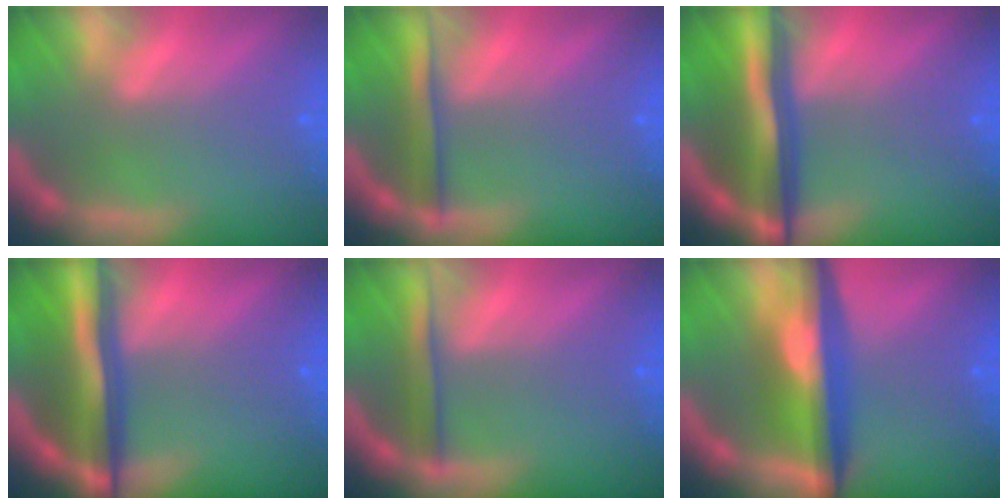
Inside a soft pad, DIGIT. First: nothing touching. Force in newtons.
{"total": 3.5}
{"total": 9.1}
{"total": 8.6}
{"total": 2.9}
{"total": 8.1}